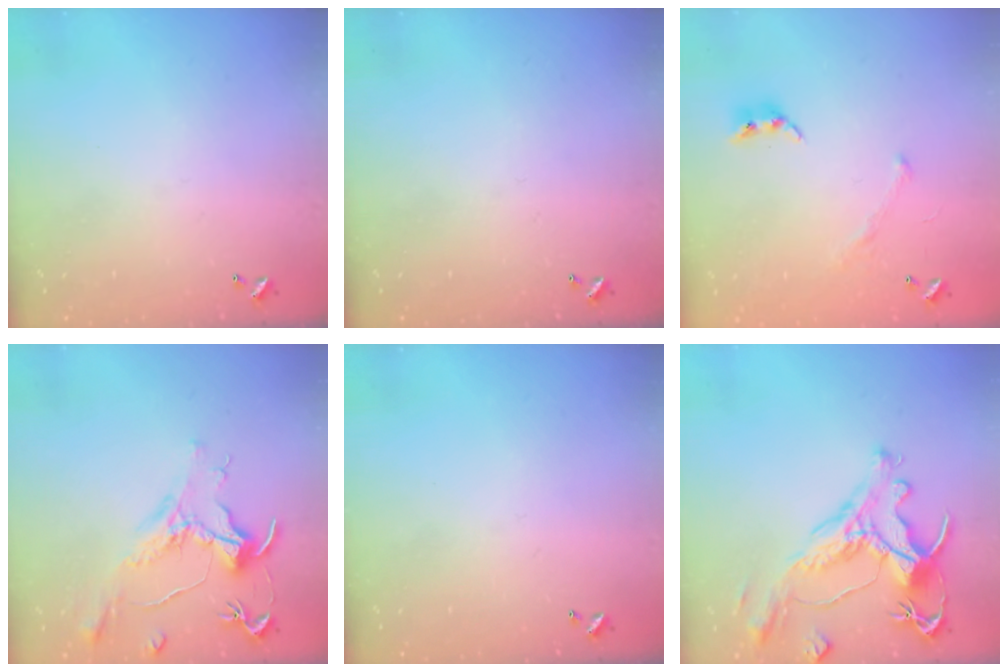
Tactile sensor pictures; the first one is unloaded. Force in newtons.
{"total": 0.0}
{"total": 3.6, "press": 3.5, "slide": 0.9}
{"total": 1.5, "press": 1.2, "slide": 0.9}
{"total": 0.0}
{"total": 1.6, "press": 1.0, "slide": 1.3}